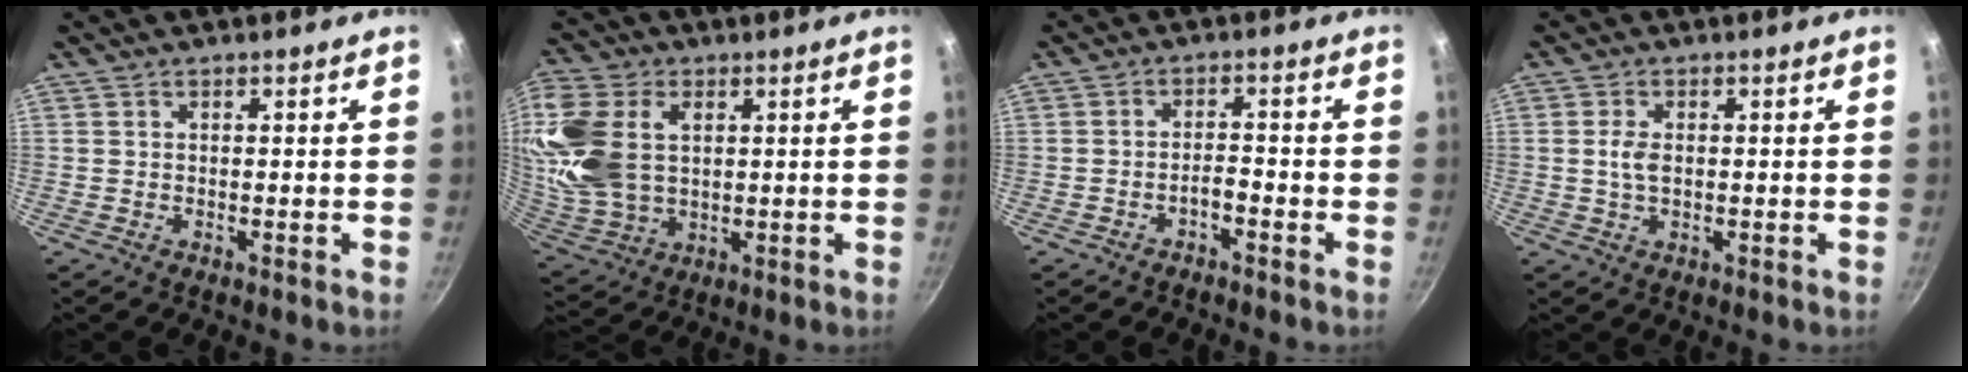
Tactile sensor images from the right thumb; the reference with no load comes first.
{"total": 17.7, "force": [3.8, 12.0, 12.4], "torque": [-0.256, -0.013, 0.083]}
{"total": 2.4, "force": [-1.8, 0.7, 1.5], "torque": [-0.022, 0.023, -0.031]}
{"total": 3.3, "force": [0.2, 2.0, 2.7], "torque": [-0.046, 0.002, 0.002]}